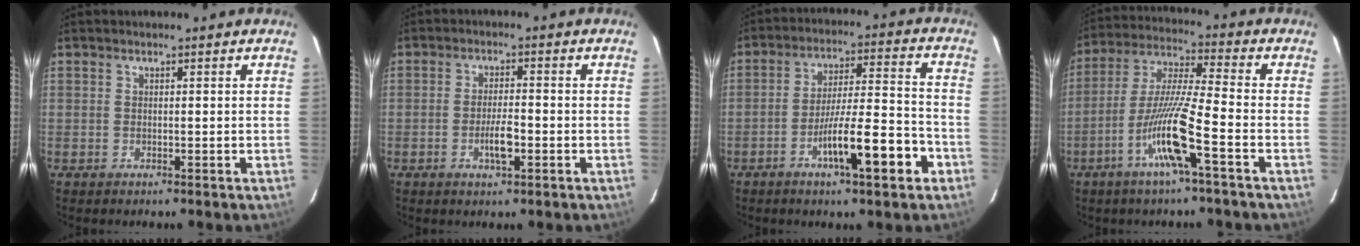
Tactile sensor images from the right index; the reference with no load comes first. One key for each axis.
{"total": 3.9, "fx": -1.4, "fy": 0.8, "fz": 3.6, "tx": -0.067, "ty": 0.001, "tz": -0.024}
{"total": 12.3, "fx": -5.8, "fy": 1.2, "fz": 10.8, "tx": -0.178, "ty": 0.008, "tz": -0.092}
{"total": 11.9, "fx": -5.2, "fy": -0.5, "fz": 10.7, "tx": -0.214, "ty": -0.002, "tz": -0.103}